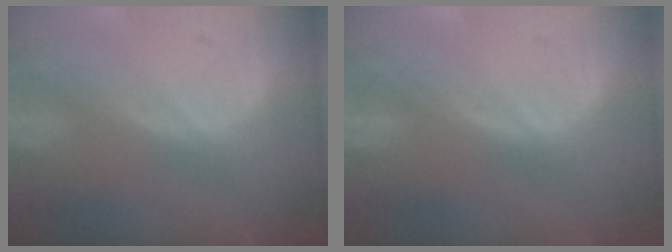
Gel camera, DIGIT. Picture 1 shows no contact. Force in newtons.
{"total": 0.0}